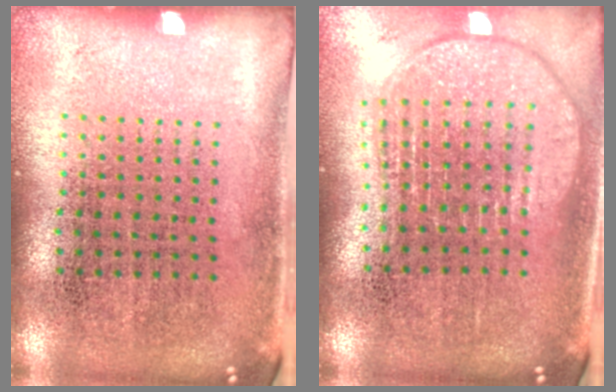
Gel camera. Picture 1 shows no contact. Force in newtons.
{"total": 1.9, "press": 1.5, "slide": 1.1}